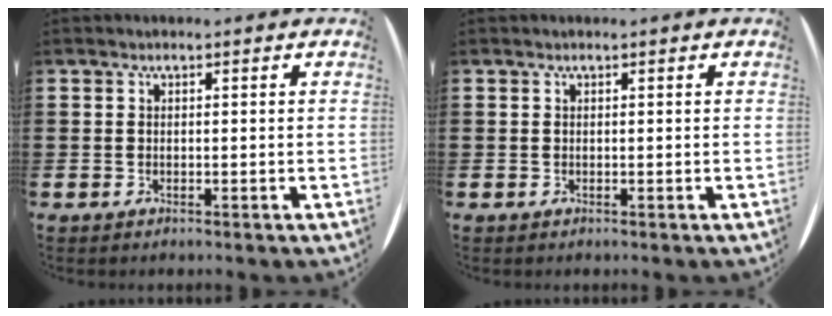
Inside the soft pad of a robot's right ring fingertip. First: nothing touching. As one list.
[{"total": 0.0}]